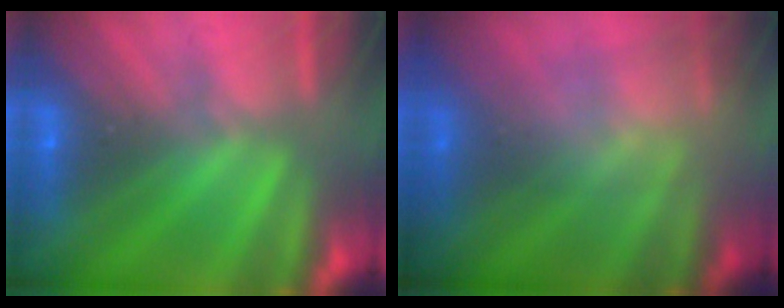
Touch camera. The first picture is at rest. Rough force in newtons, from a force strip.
{"total": 8.5}